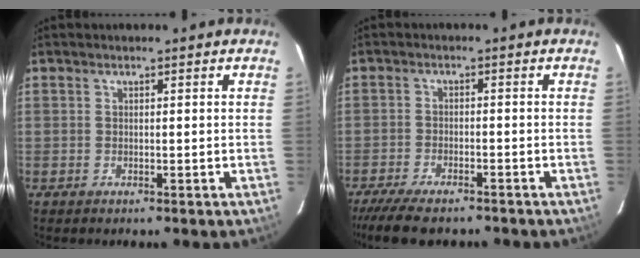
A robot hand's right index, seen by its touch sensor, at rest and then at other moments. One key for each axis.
{"total": 10.1, "fx": -8.6, "fy": 2.5, "fz": 4.7, "tx": -0.114, "ty": -0.031, "tz": -0.146}